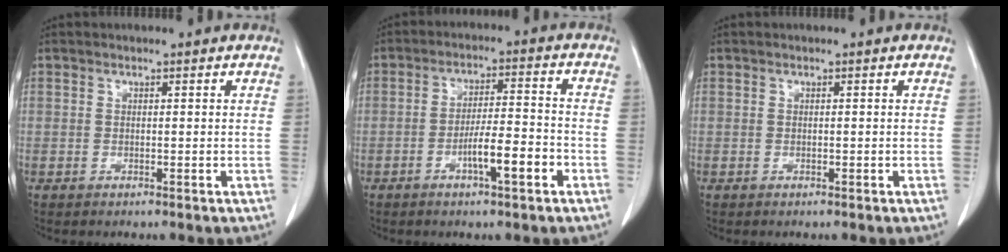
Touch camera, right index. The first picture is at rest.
{"total": 7.6, "force": [-3.3, 1.3, 6.7], "torque": [-0.117, 0.010, -0.052]}
{"total": 0.0}